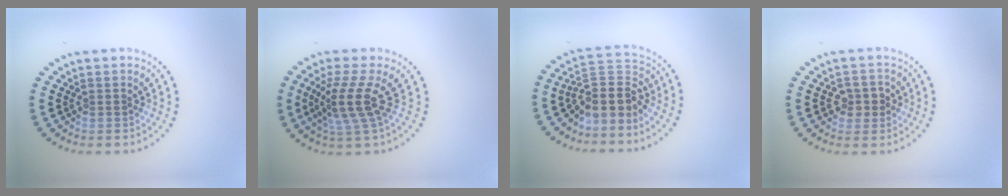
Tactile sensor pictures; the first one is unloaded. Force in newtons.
{"total": 3.9, "press": 2.9, "slide": 2.6}
{"total": 4.3, "press": 3.4, "slide": 2.5}
{"total": 2.3, "press": 2.3, "slide": 0.6}